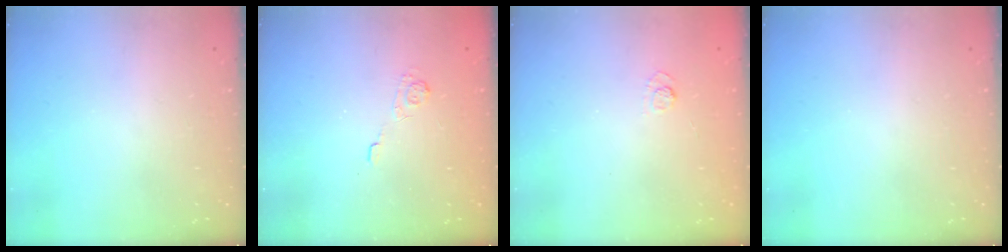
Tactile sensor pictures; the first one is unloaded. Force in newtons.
{"total": 1.9, "press": 1.3, "slide": 1.3}
{"total": 2.4, "press": 2.0, "slide": 1.3}
{"total": 0.0}